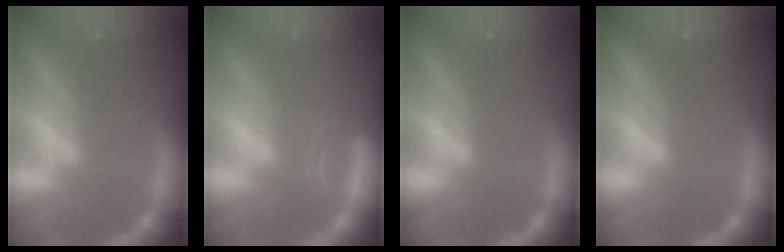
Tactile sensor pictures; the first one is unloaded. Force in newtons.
{"total": 1.9}
{"total": 0.0}
{"total": 0.0}